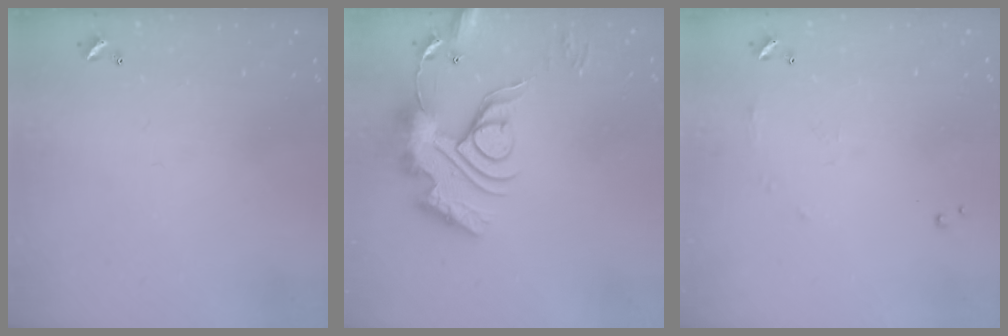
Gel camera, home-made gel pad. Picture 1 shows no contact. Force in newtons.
{"total": 18.4, "press": 18.3, "slide": 1.8}
{"total": 5.4, "press": 5.3, "slide": 0.6}